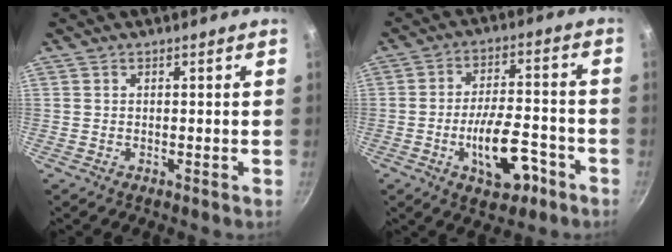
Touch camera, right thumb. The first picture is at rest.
{"total": 12.0, "force": [-5.1, 5.4, 9.3], "torque": [-0.135, 0.036, -0.073]}